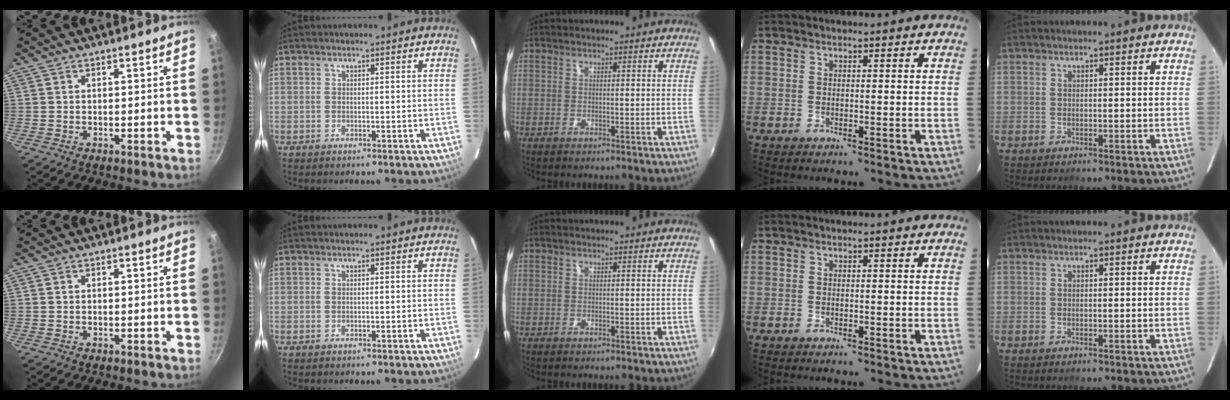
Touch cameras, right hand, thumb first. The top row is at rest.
{}